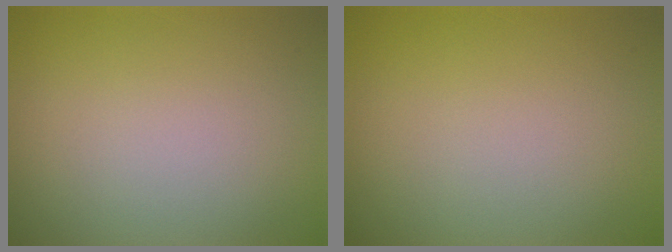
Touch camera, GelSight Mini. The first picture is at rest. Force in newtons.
{"total": 0.0}